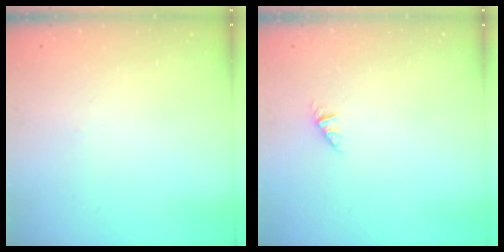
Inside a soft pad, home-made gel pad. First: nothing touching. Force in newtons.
{"total": 0.8, "press": 0.8, "slide": 0.1}